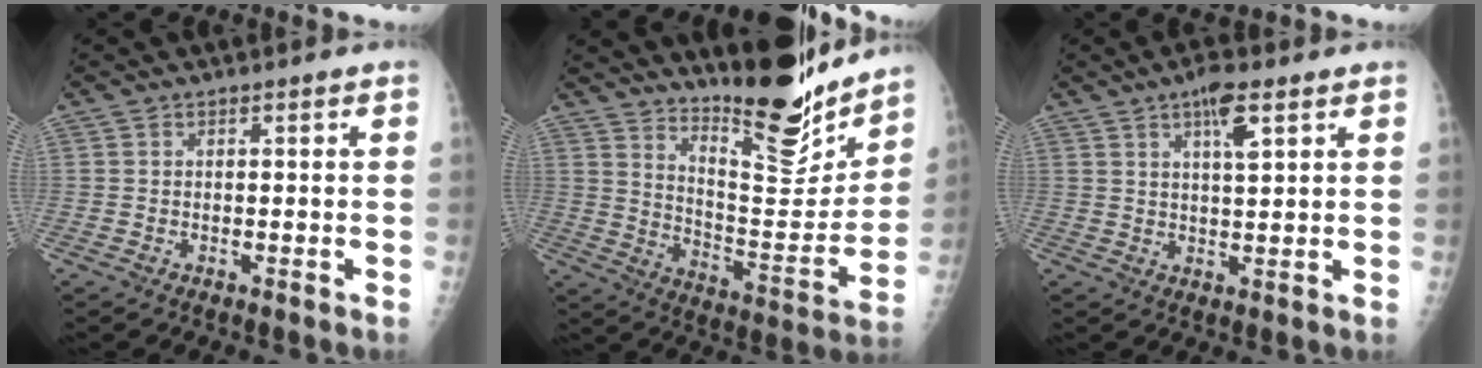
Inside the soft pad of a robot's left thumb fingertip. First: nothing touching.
{"total": 19.7, "force": [16.2, 4.8, 10.1], "torque": [-0.107, -0.134, 0.255]}
{"total": 5.9, "force": [3.0, 1.5, 4.8], "torque": [-0.074, -0.010, 0.048]}